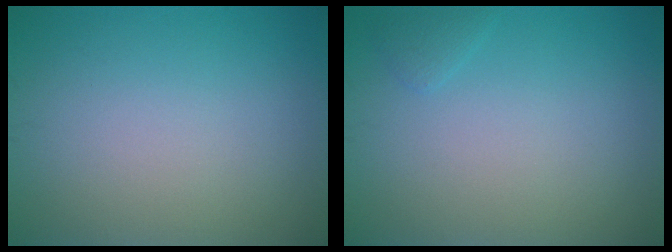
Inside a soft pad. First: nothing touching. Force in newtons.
{"total": 0.7, "press": 0.7, "slide": 0.1}